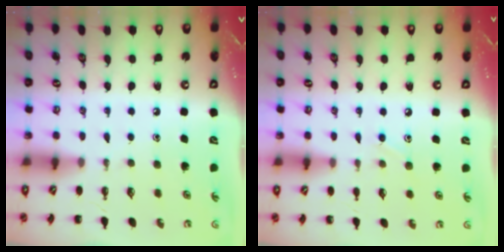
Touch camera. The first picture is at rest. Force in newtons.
{"total": 4.8, "press": 4.5, "slide": 1.6}